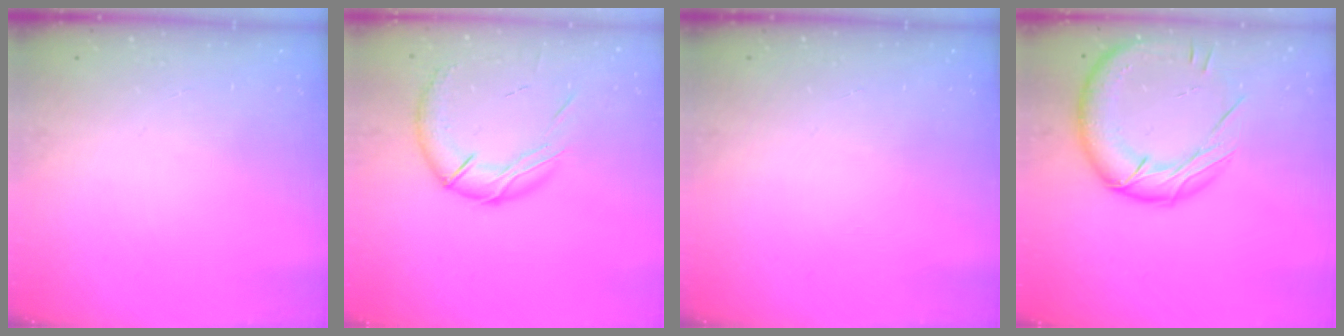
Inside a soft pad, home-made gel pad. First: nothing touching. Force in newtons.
{"total": 12.1, "press": 12.0, "slide": 1.1}
{"total": 0.0}
{"total": 18.0, "press": 17.9, "slide": 2.2}